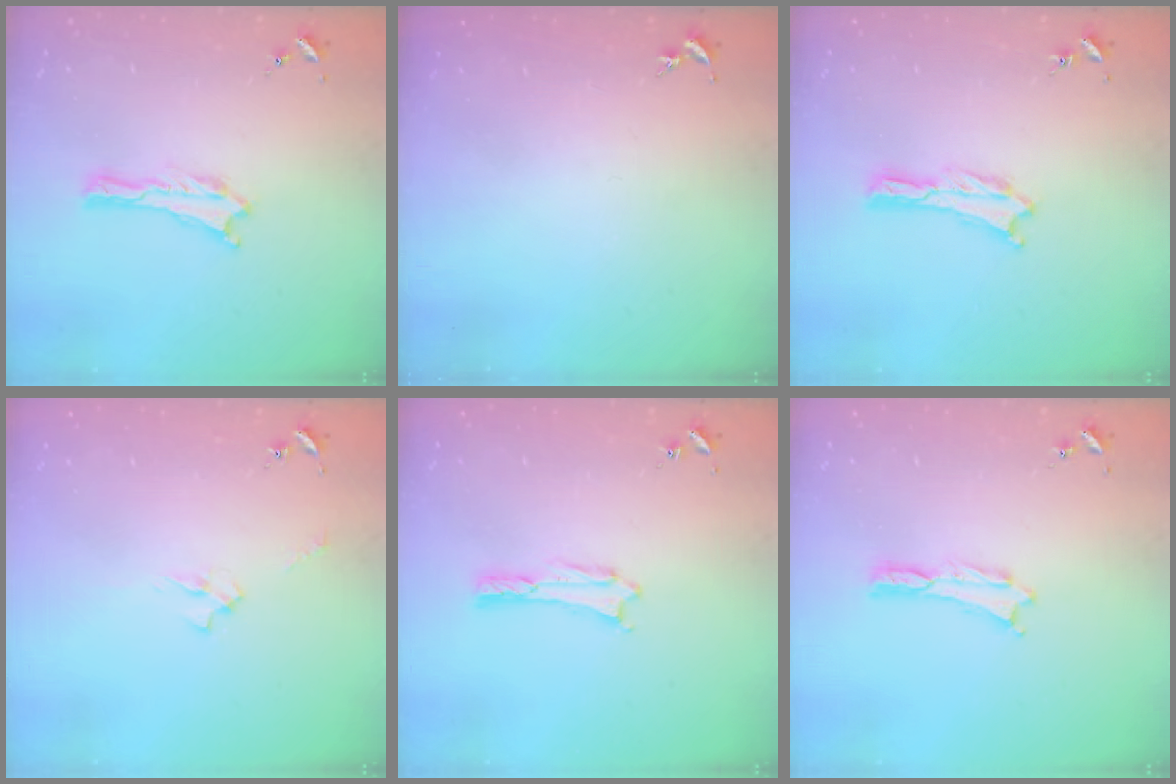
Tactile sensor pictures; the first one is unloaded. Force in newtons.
{"total": 0.0}
{"total": 0.0}
{"total": 2.4, "press": 2.4, "slide": 0.4}
{"total": 0.5, "press": 0.5, "slide": 0.2}
{"total": 0.0}